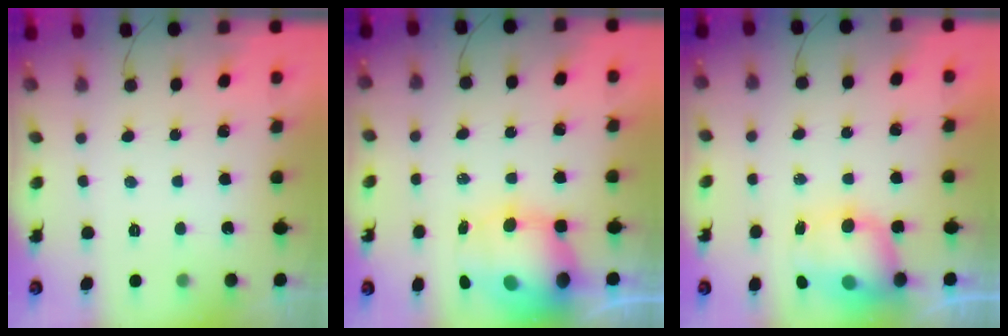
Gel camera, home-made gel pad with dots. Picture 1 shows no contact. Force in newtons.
{"total": 11.7, "press": 11.4, "slide": 2.9}
{"total": 8.4, "press": 8.1, "slide": 2.3}